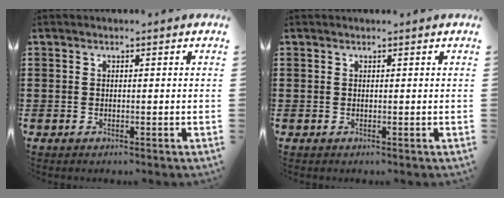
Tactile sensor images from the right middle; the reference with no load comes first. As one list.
[{"total": 0.0}]